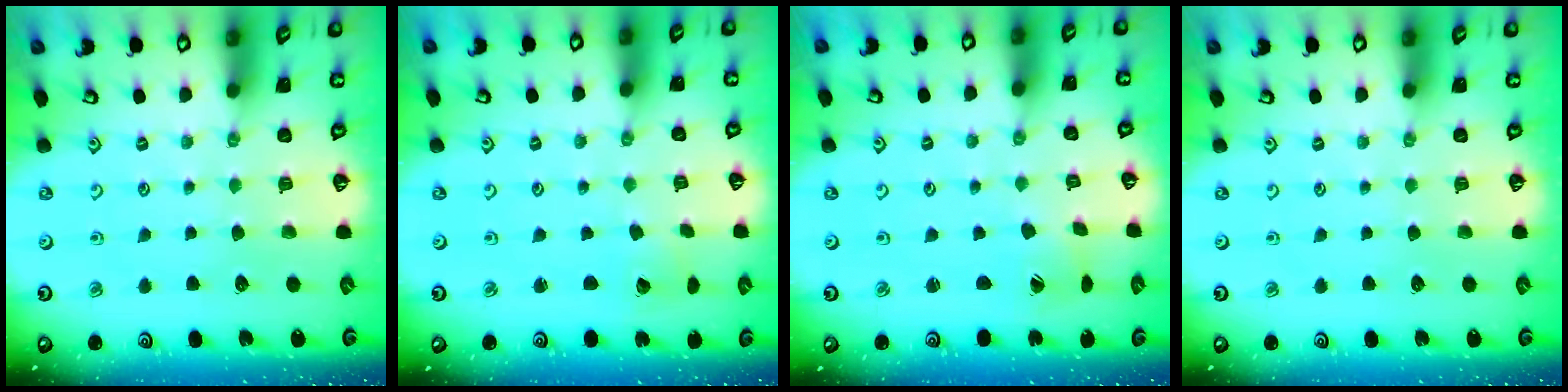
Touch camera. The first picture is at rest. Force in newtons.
{"total": 1.9, "press": 1.9, "slide": 0.1}
{"total": 1.9, "press": 1.8, "slide": 0.2}
{"total": 0.0}